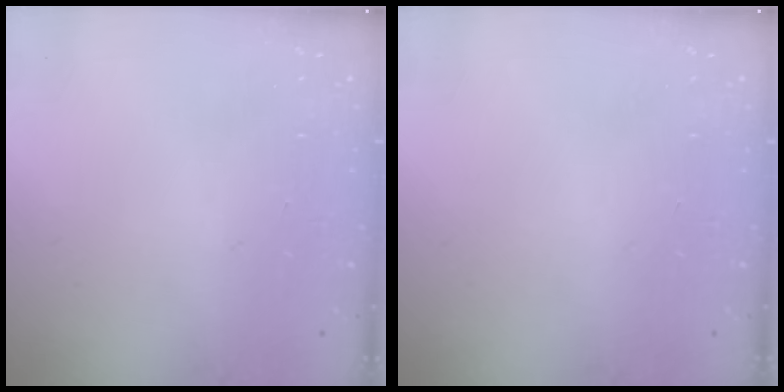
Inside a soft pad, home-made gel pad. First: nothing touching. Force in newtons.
{"total": 0.0}